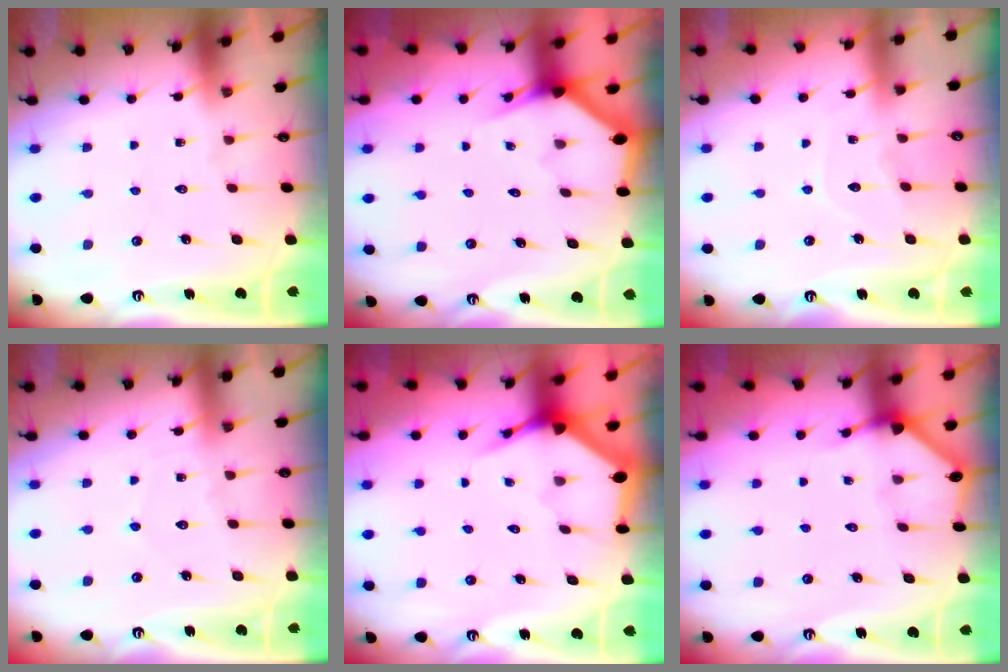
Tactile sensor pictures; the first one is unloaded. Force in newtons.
{"total": 2.9, "press": 2.9, "slide": 0.1}
{"total": 5.5, "press": 5.4, "slide": 0.6}
{"total": 4.4, "press": 4.3, "slide": 0.5}
{"total": 3.5, "press": 3.5, "slide": 0.5}
{"total": 2.7, "press": 2.7, "slide": 0.1}